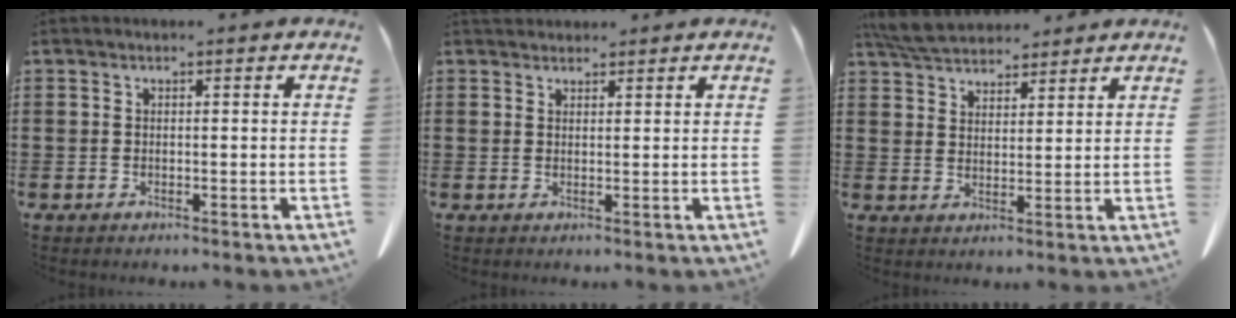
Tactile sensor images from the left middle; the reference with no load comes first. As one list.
[{"total": 1.6, "force": [1.6, 0.5, 0.0], "torque": [-0.005, 0.000, 0.032]}, {"total": 5.8, "force": [5.4, 1.5, 1.4], "torque": [-0.046, -0.014, 0.102]}]